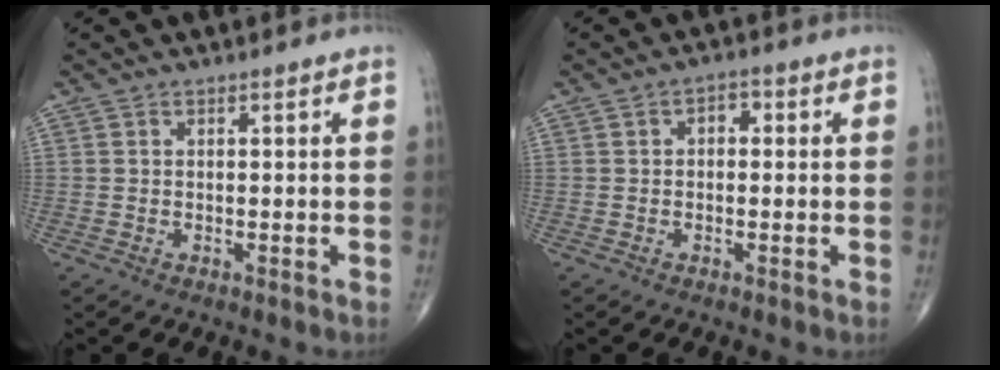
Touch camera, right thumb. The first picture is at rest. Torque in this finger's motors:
{"motor_torque": [-0.07, -0.05, -0.05, -0.11, -0.01]}